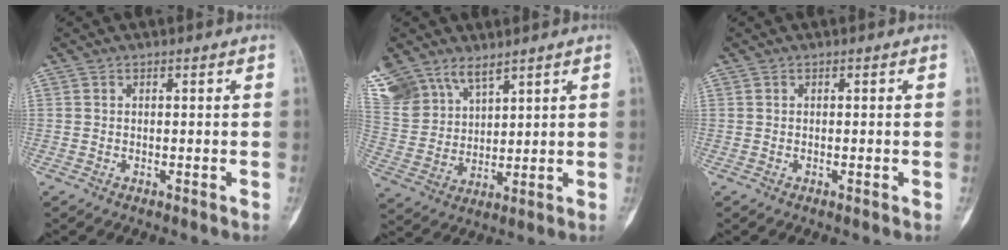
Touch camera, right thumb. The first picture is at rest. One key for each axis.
{"total": 14.8, "fx": 9.7, "fy": 8.7, "fz": 7.0, "tx": -0.154, "ty": -0.006, "tz": 0.204}
{"total": 0.6, "fx": -0.2, "fy": 0.2, "fz": 0.5, "tx": -0.005, "ty": -0.001, "tz": -0.004}